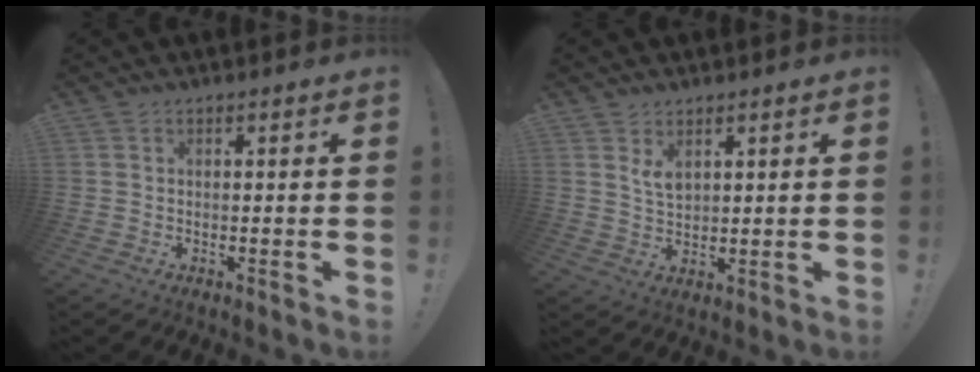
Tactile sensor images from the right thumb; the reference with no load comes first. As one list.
[{"total": 3.8, "force": [2.4, 1.7, 2.4], "torque": [-0.030, -0.018, 0.040]}]